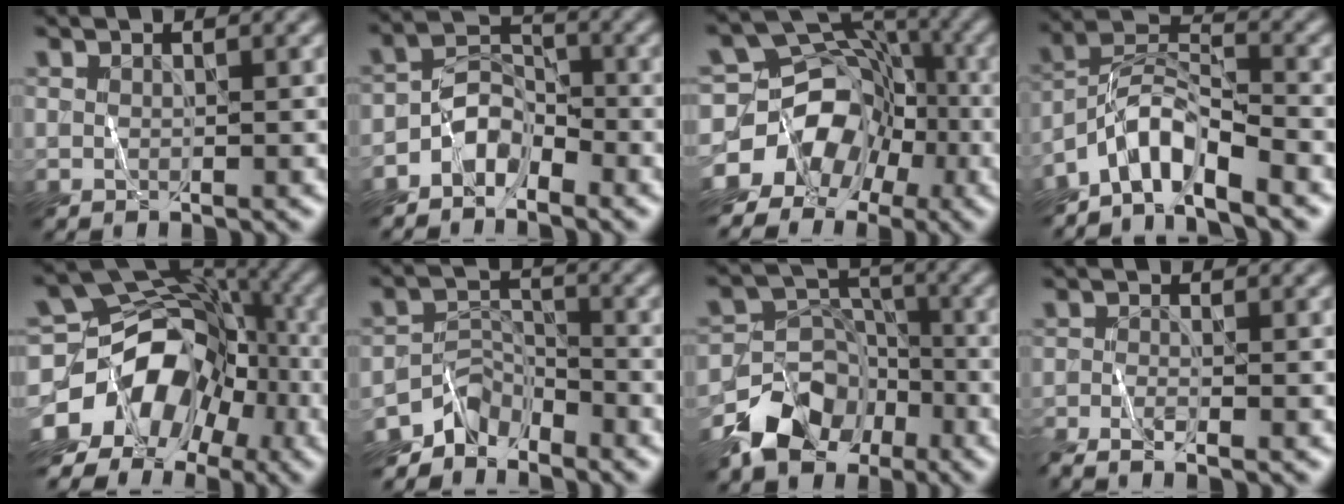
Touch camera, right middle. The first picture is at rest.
{"total": 3.0, "force": [-2.5, 1.4, 0.8], "torque": [-0.011, 0.012, -0.053]}
{"total": 8.7, "force": [-5.0, 6.8, 2.1], "torque": [-0.025, 0.012, -0.096]}
{"total": 5.0, "force": [-4.4, 0.7, 2.3], "torque": [-0.043, 0.009, -0.091]}
{"total": 13.1, "force": [-7.0, 9.4, 5.8], "torque": [-0.100, 0.000, -0.117]}
{"total": 3.6, "force": [-3.4, 1.1, -0.3], "torque": [0.010, 0.003, -0.070]}
{"total": 6.9, "force": [-4.9, 4.4, 1.8], "torque": [-0.026, 0.002, -0.096]}
{"total": 3.3, "force": [-2.8, 0.3, 1.8], "torque": [-0.043, -0.009, -0.055]}